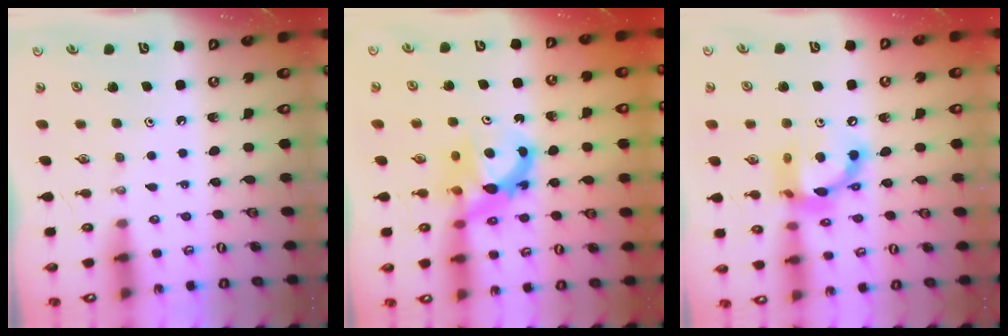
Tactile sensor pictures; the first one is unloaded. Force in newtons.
{"total": 7.9, "press": 7.9, "slide": 0.4}
{"total": 14.0, "press": 13.9, "slide": 1.3}